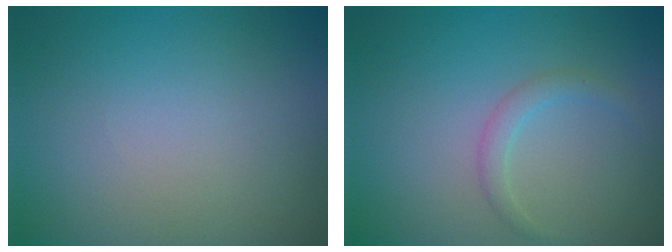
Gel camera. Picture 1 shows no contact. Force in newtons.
{"total": 1.4, "press": 1.4, "slide": 0.1}